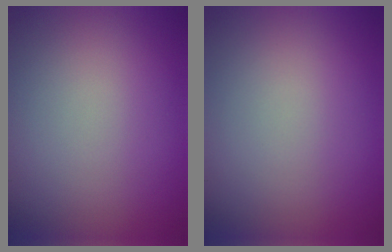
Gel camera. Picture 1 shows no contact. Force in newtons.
{"total": 0.0}